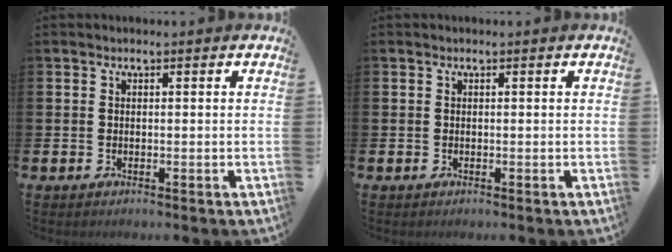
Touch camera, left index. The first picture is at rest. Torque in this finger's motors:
{"motor_torque": [0.00, 0.00, -0.03, 0.00]}